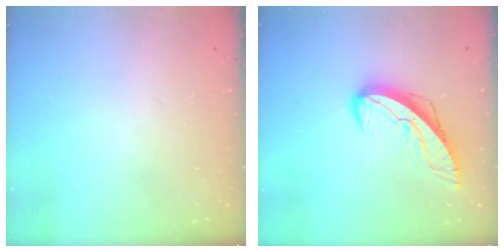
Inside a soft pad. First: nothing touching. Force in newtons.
{"total": 8.6, "press": 8.6, "slide": 0.9}